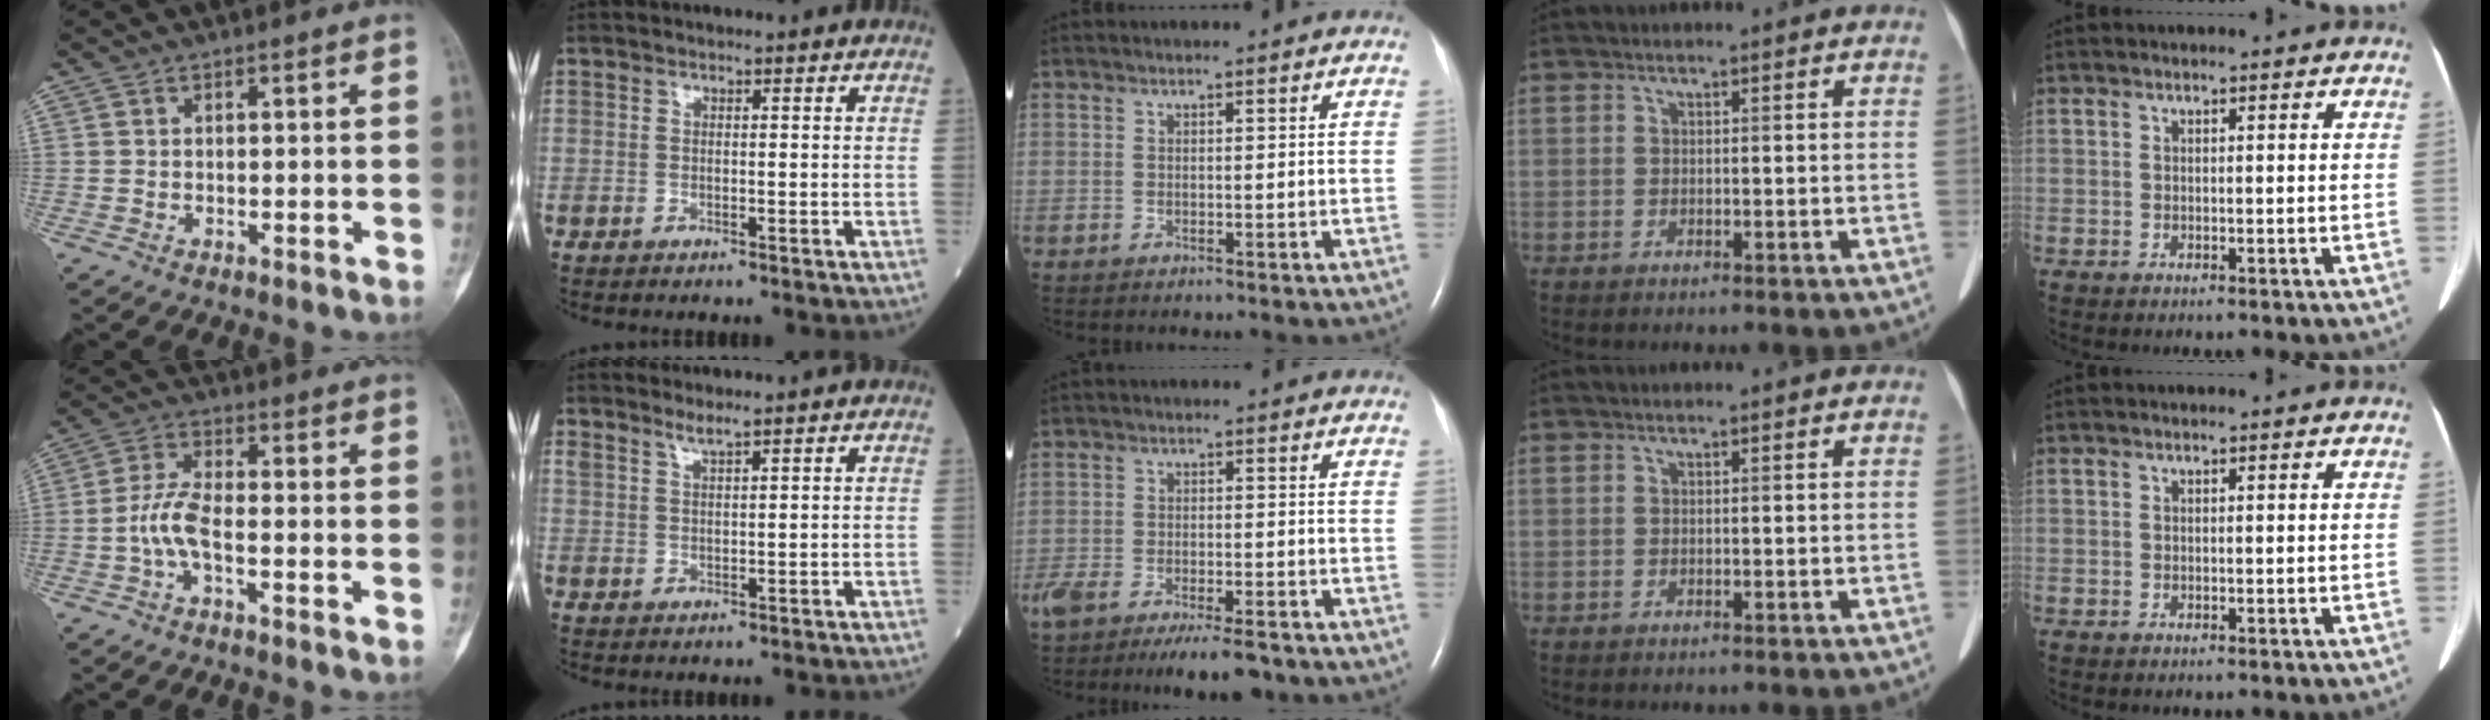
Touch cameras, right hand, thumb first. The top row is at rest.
{"thumb": {"total": 5.9, "force": [-2.2, 2.4, 4.9], "torque": [-0.106, 0.022, -0.047]}, "index": {"total": 2.7, "force": [2.2, 0.6, 1.4], "torque": [-0.038, 0.009, 0.051]}, "middle": {"total": 10.5, "force": [-8.0, 2.9, 6.1], "torque": [-0.106, -0.012, -0.128]}}